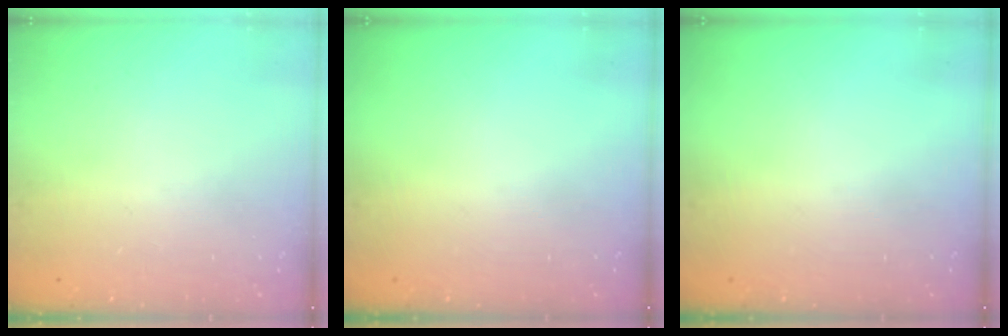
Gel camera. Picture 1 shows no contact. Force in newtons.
{"total": 0.0}
{"total": 0.0}